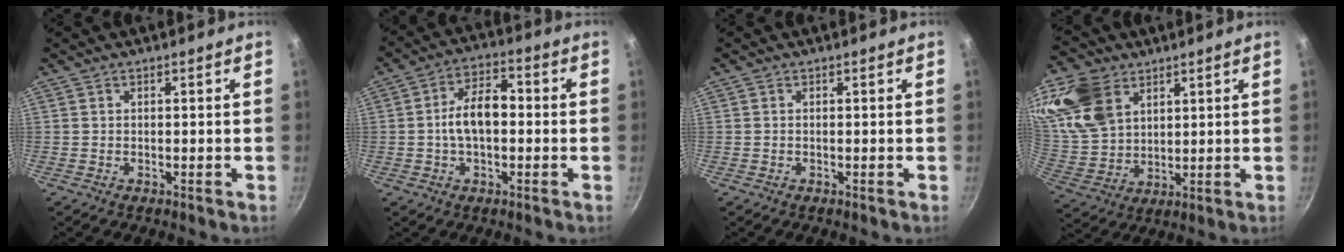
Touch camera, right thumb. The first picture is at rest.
{"total": 9.2, "force": [-0.5, 5.3, 7.4], "torque": [-0.111, 0.031, -0.017]}
{"total": 0.0}
{"total": 15.4, "force": [7.1, 10.8, 8.3], "torque": [-0.159, -0.022, 0.149]}